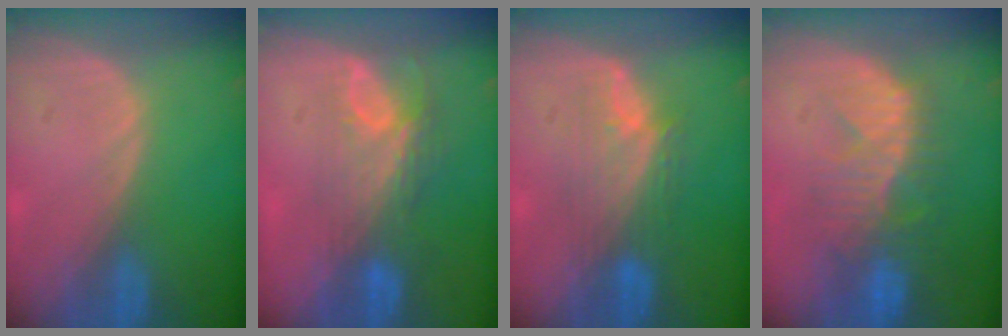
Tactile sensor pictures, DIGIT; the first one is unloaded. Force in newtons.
{"total": 7.8, "press": 6.8, "slide": 3.8}
{"total": 5.7, "press": 5.6, "slide": 0.6}
{"total": 10.1, "press": 8.8, "slide": 4.8}